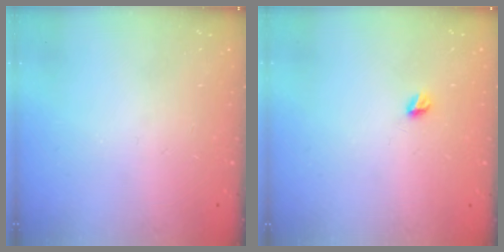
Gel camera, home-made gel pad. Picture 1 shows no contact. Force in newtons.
{"total": 4.3, "press": 4.2, "slide": 0.5}